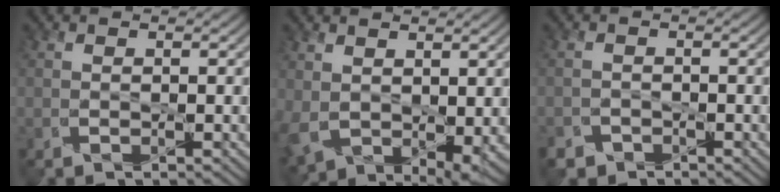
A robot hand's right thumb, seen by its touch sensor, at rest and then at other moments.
{"total": 7.8, "force": [0.1, 5.6, 5.4], "torque": [-0.141, -0.038, 0.027]}
{"total": 1.6, "force": [-1.4, 0.8, -0.3], "torque": [0.011, -0.002, -0.031]}